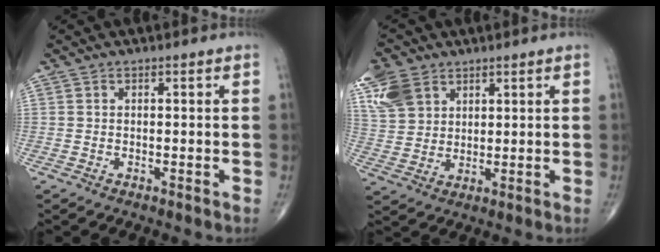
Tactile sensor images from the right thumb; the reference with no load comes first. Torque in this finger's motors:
{"motor_torque": [1.03, 1.40, 0.78, 0.75, 0.07]}